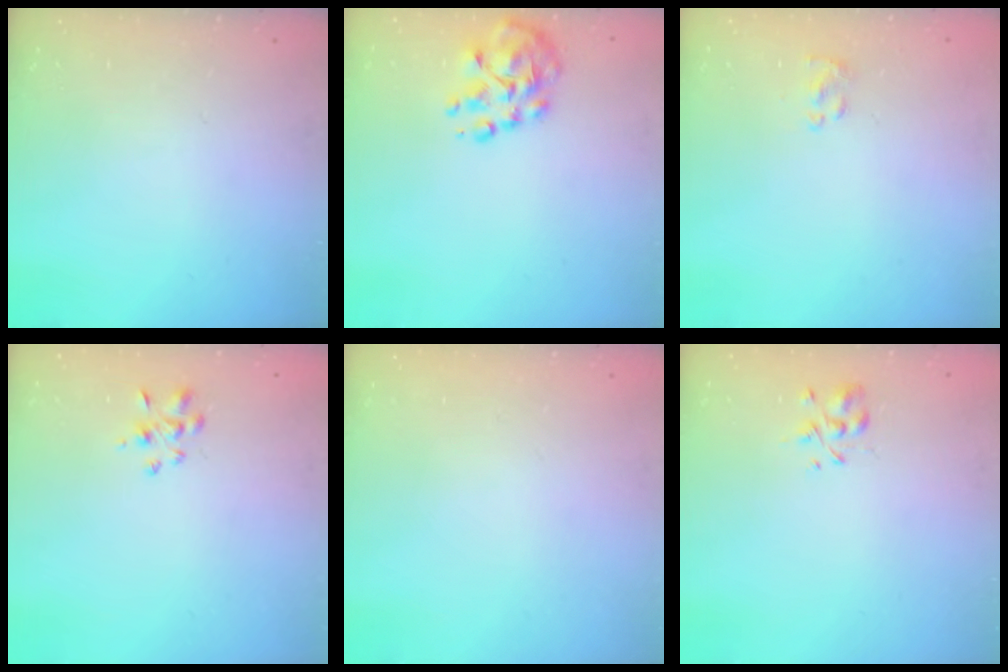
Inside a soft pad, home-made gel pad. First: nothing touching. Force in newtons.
{"total": 9.3, "press": 8.9, "slide": 2.8}
{"total": 1.4, "press": 1.3, "slide": 0.6}
{"total": 3.5, "press": 3.3, "slide": 1.1}
{"total": 1.9, "press": 1.9, "slide": 0.2}
{"total": 2.0, "press": 1.8, "slide": 0.9}